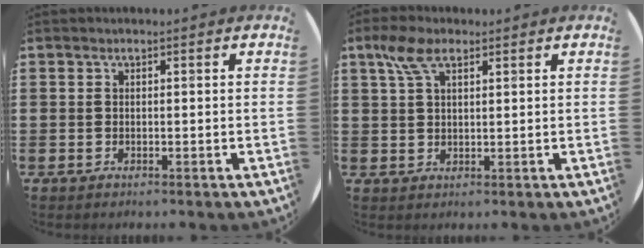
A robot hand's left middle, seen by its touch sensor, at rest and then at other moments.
{"total": 5.1, "force": [2.8, 2.2, 3.6], "torque": [-0.079, 0.008, 0.050]}